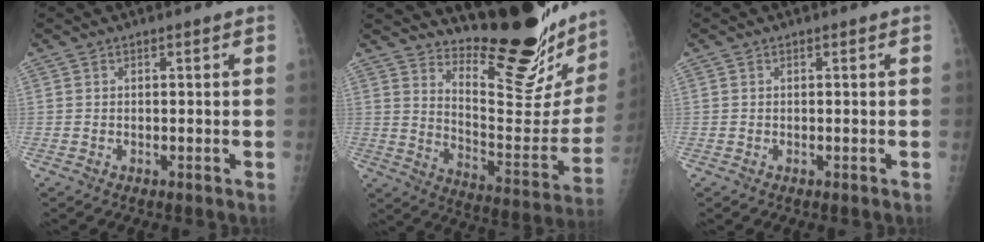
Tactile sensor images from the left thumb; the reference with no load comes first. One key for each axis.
{"total": 24.9, "fx": 20.0, "fy": 5.0, "fz": 13.8, "tx": -0.169, "ty": -0.172, "tz": 0.284}
{"total": 0.0}